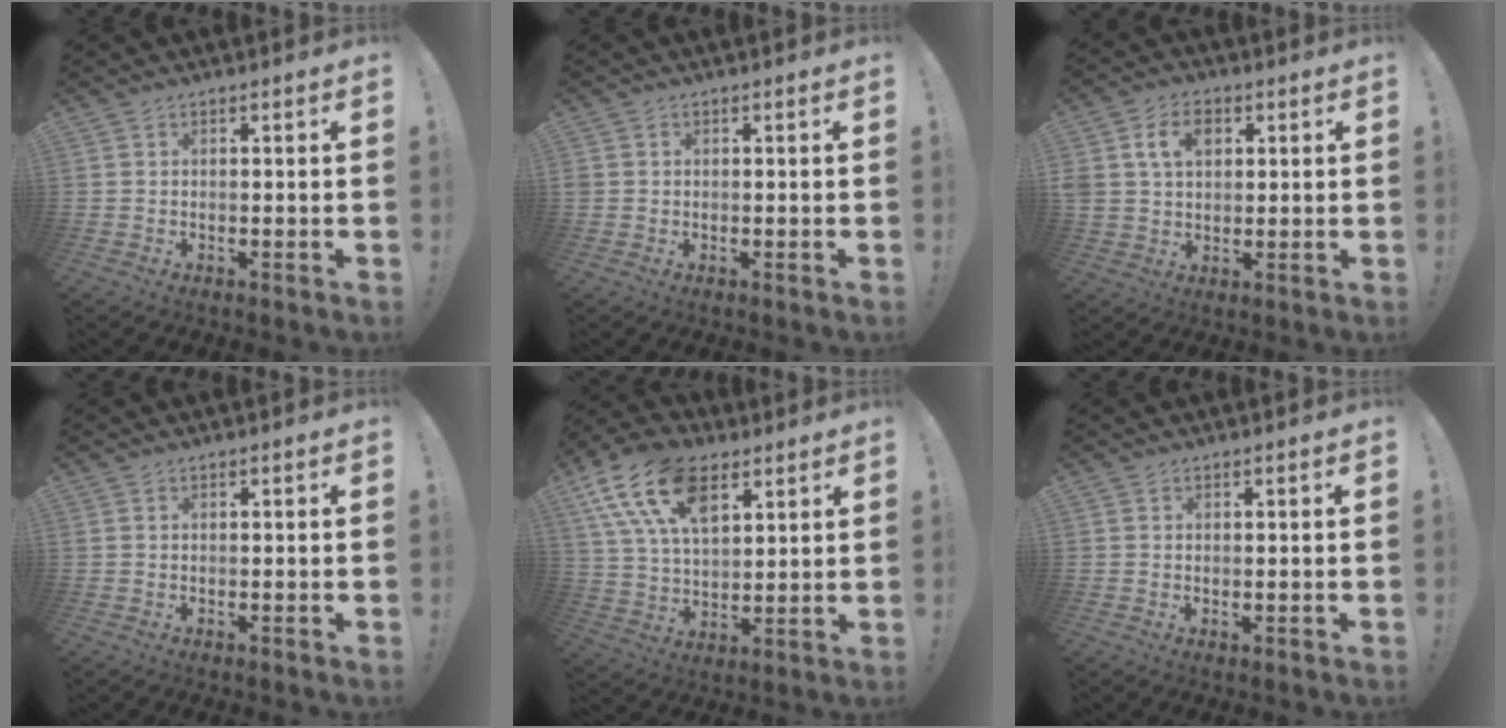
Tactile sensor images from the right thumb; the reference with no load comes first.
{"total": 1.1, "force": [0.0, 1.1, 0.3], "torque": [-0.009, 0.005, 0.001]}
{"total": 9.5, "force": [3.3, 7.0, 5.5], "torque": [-0.097, 0.004, 0.062]}
{"total": 0.0}
{"total": 19.1, "force": [9.5, 11.2, 12.1], "torque": [-0.233, -0.035, 0.173]}
{"total": 0.0}